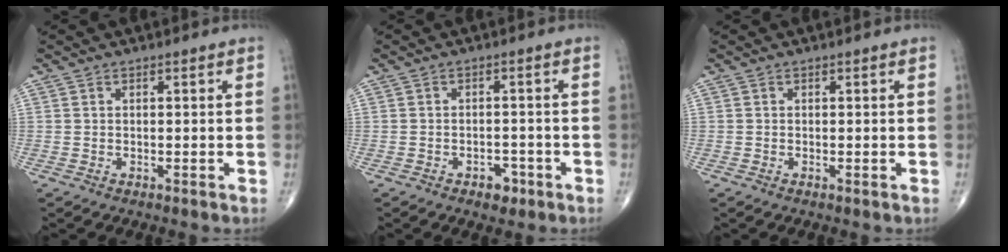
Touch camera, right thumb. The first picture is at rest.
{"total": 3.1, "force": [-1.8, 1.9, 1.6], "torque": [-0.007, 0.010, -0.022]}
{"total": 0.0}